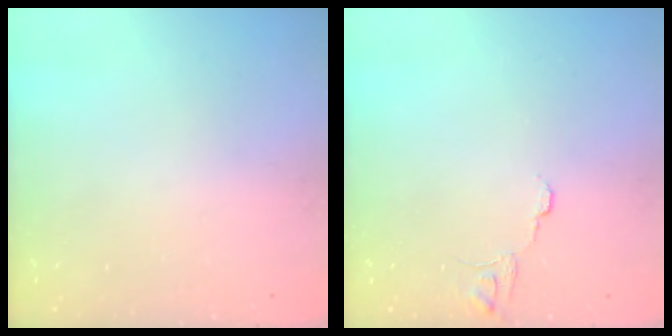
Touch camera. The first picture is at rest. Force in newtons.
{"total": 6.6, "press": 6.6, "slide": 0.4}